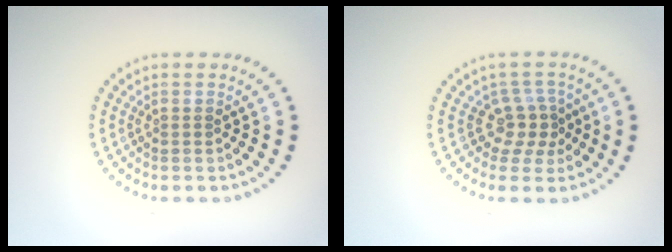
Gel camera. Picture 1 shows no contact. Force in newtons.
{"total": 2.9, "press": 2.1, "slide": 2.0}